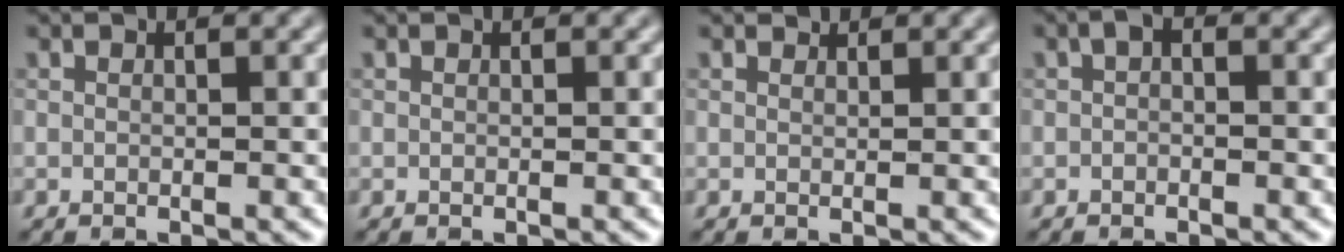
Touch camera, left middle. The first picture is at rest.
{"total": 0.0}
{"total": 0.9, "force": [0.9, 0.2, 0.1], "torque": [-0.005, -0.003, 0.011]}
{"total": 0.7, "force": [-0.2, 0.4, 0.6], "torque": [-0.011, 0.002, -0.005]}